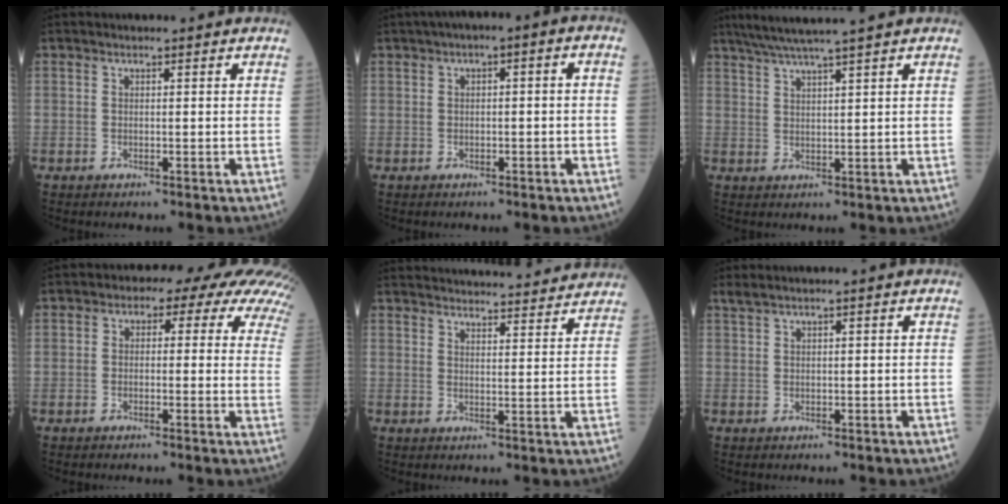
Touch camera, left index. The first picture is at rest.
{"total": 3.1, "force": [0.4, 1.0, 2.9], "torque": [-0.043, 0.021, 0.000]}
{"total": 8.7, "force": [7.2, -1.0, 4.7], "torque": [-0.074, 0.024, 0.112]}
{"total": 11.5, "force": [8.2, 5.0, 6.3], "torque": [-0.065, 0.038, 0.066]}
{"total": 22.1, "force": [21.3, 2.8, 5.4], "torque": [-0.079, 0.008, 0.272]}
{"total": 1.6, "force": [1.3, -0.2, 0.8], "torque": [-0.021, 0.019, 0.032]}